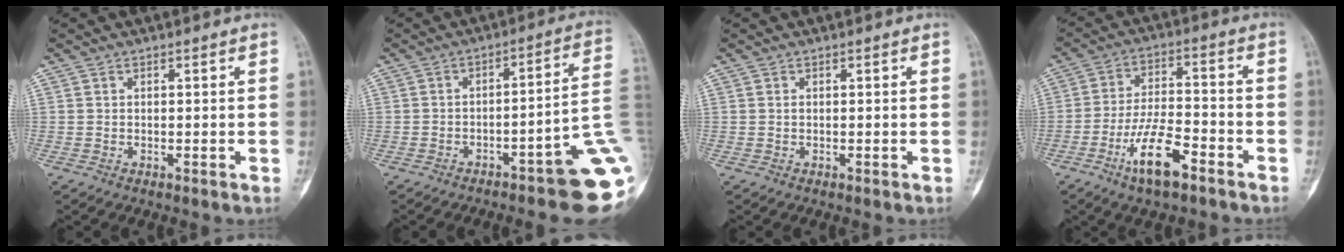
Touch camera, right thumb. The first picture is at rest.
{"total": 15.4, "force": [-5.8, 2.9, 13.9], "torque": [-0.112, 0.049, -0.071]}
{"total": 0.5, "force": [0.1, 0.4, 0.3], "torque": [-0.006, 0.001, 0.001]}
{"total": 12.3, "force": [-6.8, 4.2, 9.3], "torque": [-0.176, 0.043, -0.118]}